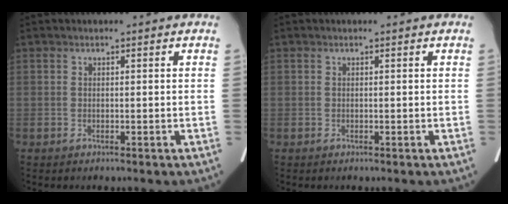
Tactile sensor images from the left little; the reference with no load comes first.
{"total": 0.0}